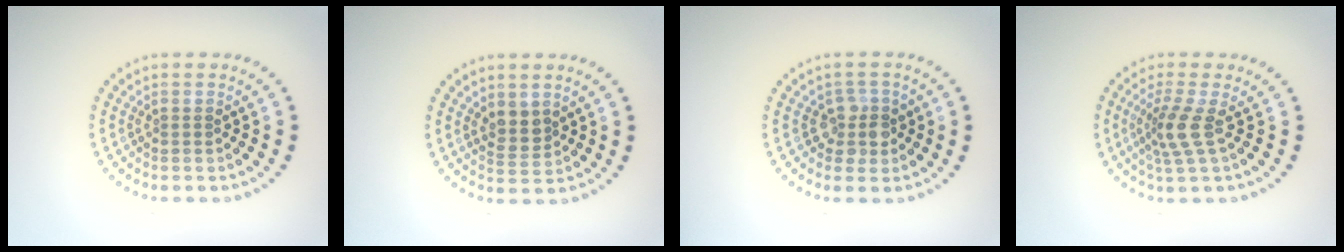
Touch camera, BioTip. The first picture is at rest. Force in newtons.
{"total": 2.0, "press": 1.8, "slide": 0.9}
{"total": 2.3, "press": 2.0, "slide": 1.1}
{"total": 2.9, "press": 2.1, "slide": 2.0}